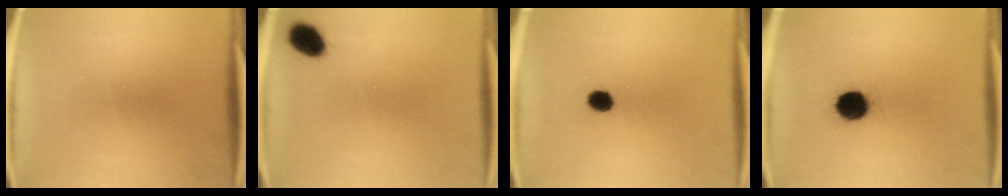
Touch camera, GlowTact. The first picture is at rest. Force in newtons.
{"total": 5.4}
{"total": 3.7}
{"total": 9.5}